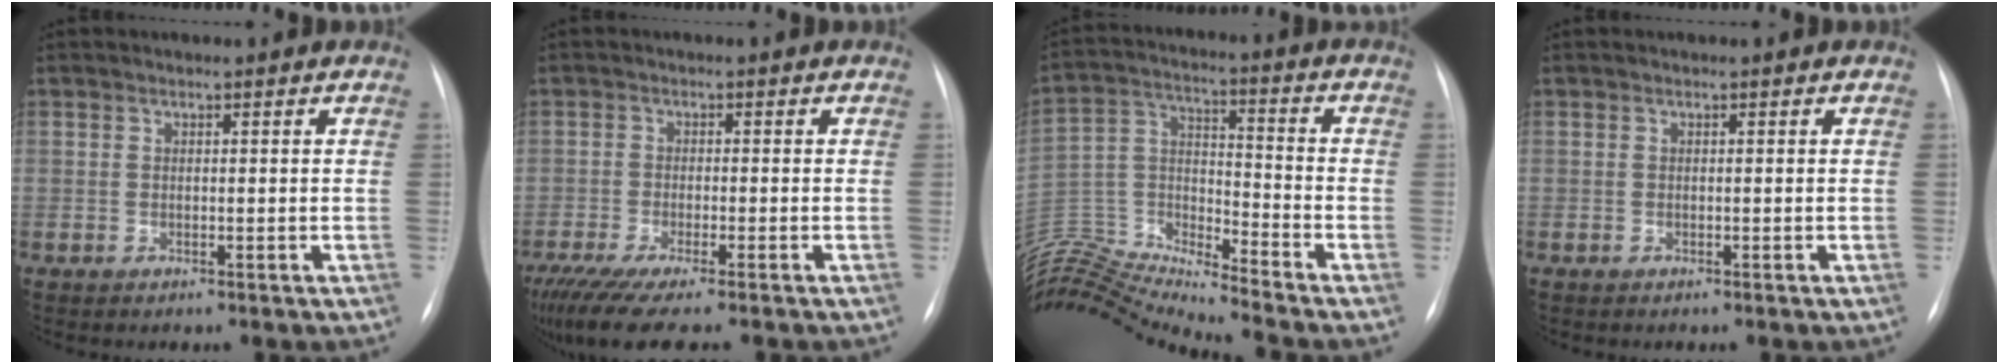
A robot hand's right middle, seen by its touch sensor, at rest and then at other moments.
{"total": 10.2, "force": [-8.0, 0.9, 6.2], "torque": [-0.100, -0.023, -0.134]}
{"total": 18.6, "force": [-18.0, -1.0, 4.7], "torque": [-0.099, 0.026, -0.324]}
{"total": 0.0}